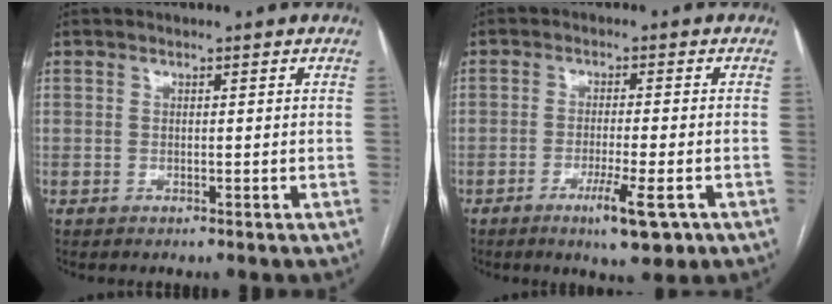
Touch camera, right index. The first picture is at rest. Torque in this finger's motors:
{"motor_torque": [-0.10, 0.06, 0.02, 0.00]}